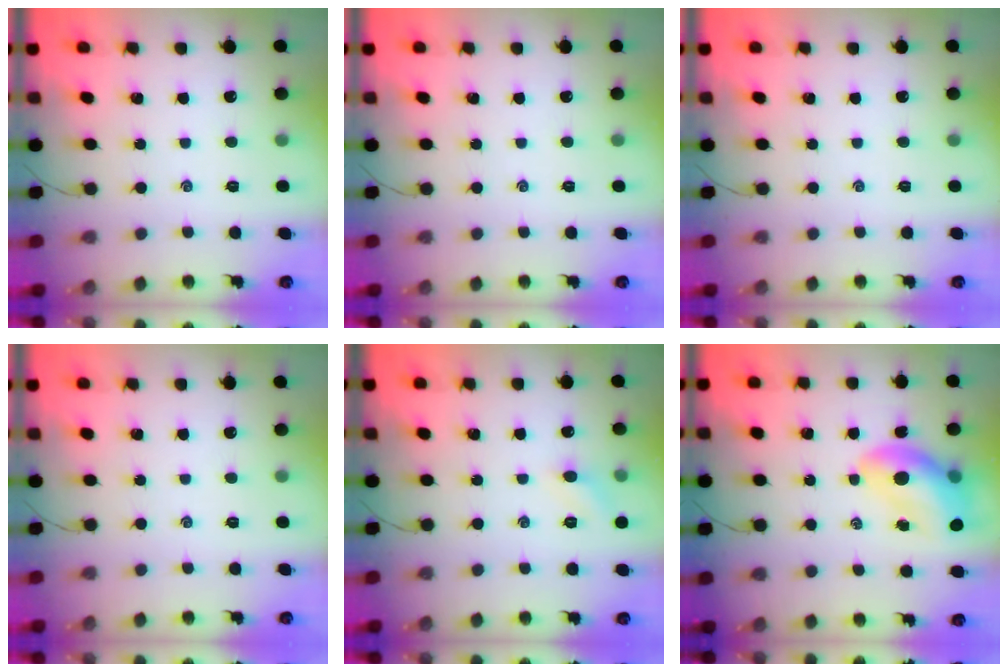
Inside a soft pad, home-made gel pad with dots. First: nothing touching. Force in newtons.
{"total": 0.0}
{"total": 0.0}
{"total": 0.0}
{"total": 5.6, "press": 5.4, "slide": 1.6}
{"total": 13.3, "press": 12.8, "slide": 3.8}